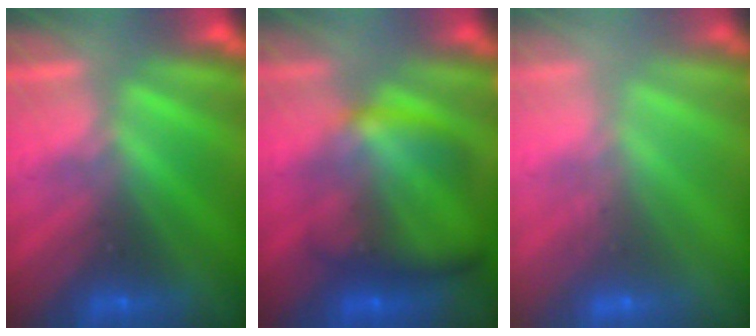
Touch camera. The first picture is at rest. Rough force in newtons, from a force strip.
{"total": 8.9}
{"total": 2.5}